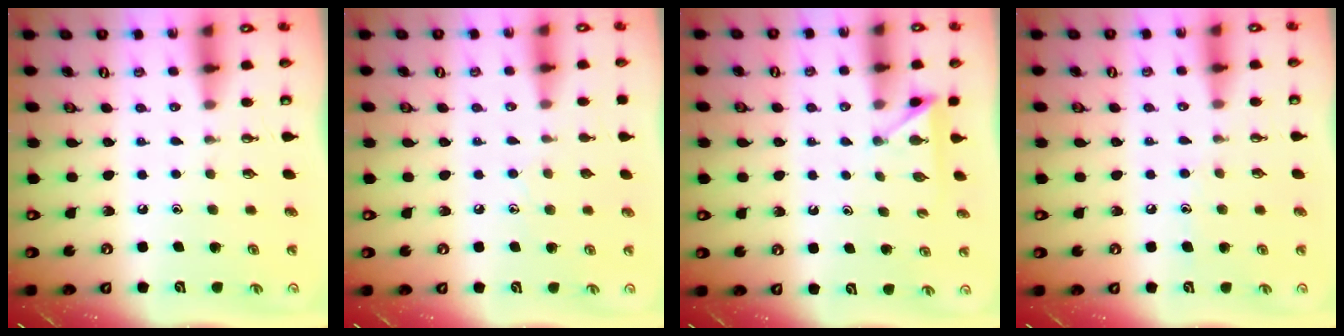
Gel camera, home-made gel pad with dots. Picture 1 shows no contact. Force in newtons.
{"total": 6.7, "press": 6.7, "slide": 0.8}
{"total": 3.0, "press": 3.0, "slide": 0.4}
{"total": 4.9, "press": 4.8, "slide": 0.6}